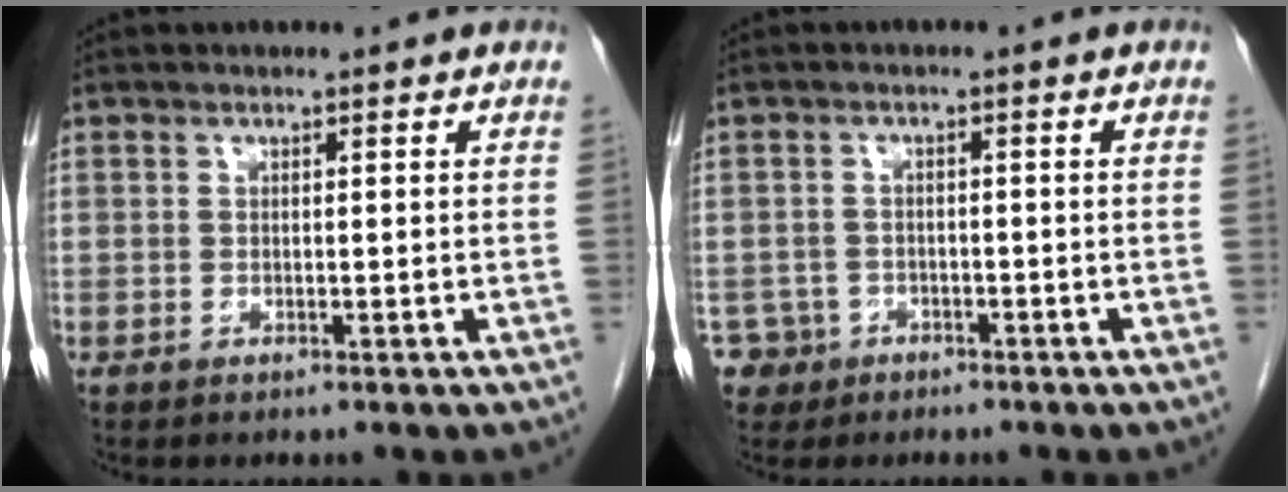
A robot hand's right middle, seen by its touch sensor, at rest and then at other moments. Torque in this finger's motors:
{"motor_torque": [1.04, -1.10, 0.22, -0.05]}